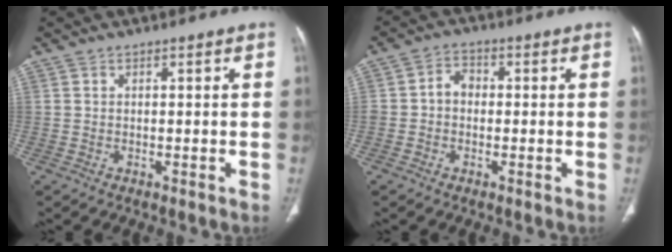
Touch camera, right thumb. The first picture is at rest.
{"total": 3.7, "force": [-0.5, 2.9, 2.1], "torque": [-0.022, 0.015, -0.016]}